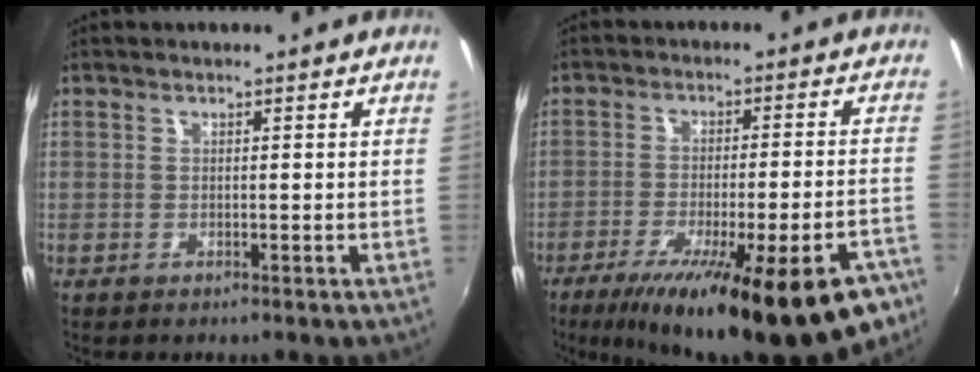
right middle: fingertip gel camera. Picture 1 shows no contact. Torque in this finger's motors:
{"motor_torque": [1.72, -0.41, 1.05, 0.21]}